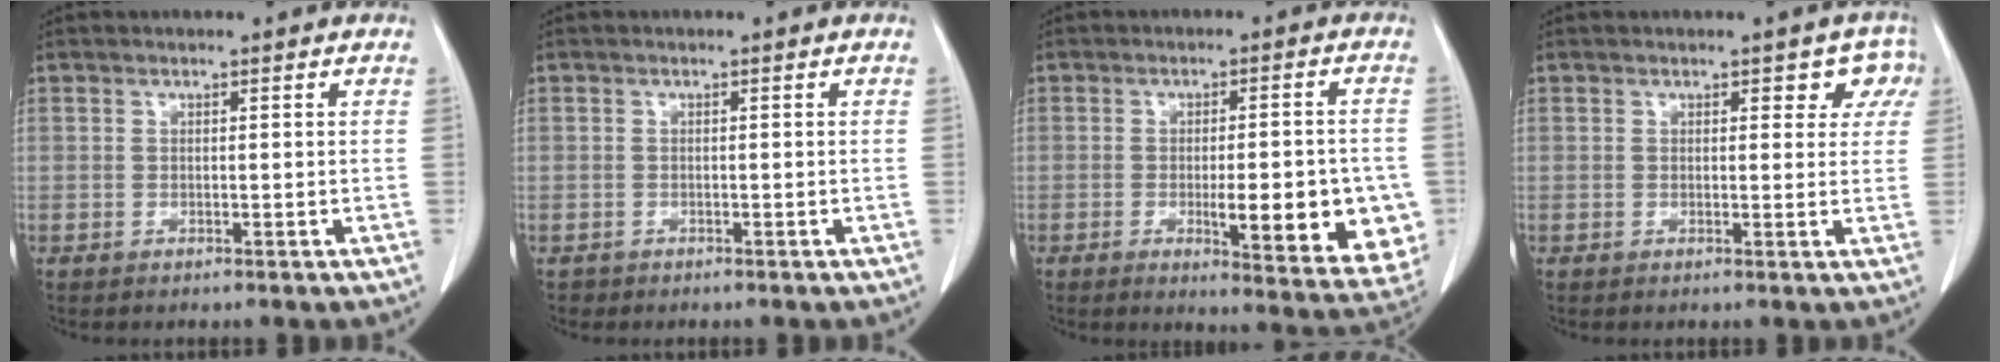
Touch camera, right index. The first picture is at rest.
{"total": 0.7, "force": [-0.4, 0.5, -0.2], "torque": [-0.007, 0.002, -0.008]}
{"total": 14.0, "force": [-3.5, 3.2, 13.2], "torque": [-0.121, -0.002, -0.029]}
{"total": 3.5, "force": [1.9, 2.3, 1.9], "torque": [0.003, 0.005, 0.011]}